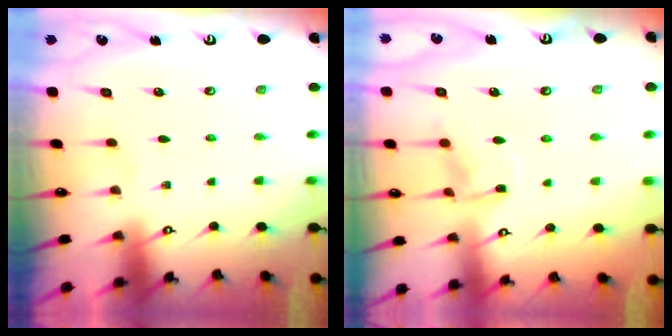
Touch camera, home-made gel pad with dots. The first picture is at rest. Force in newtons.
{"total": 7.8, "press": 7.7, "slide": 0.8}